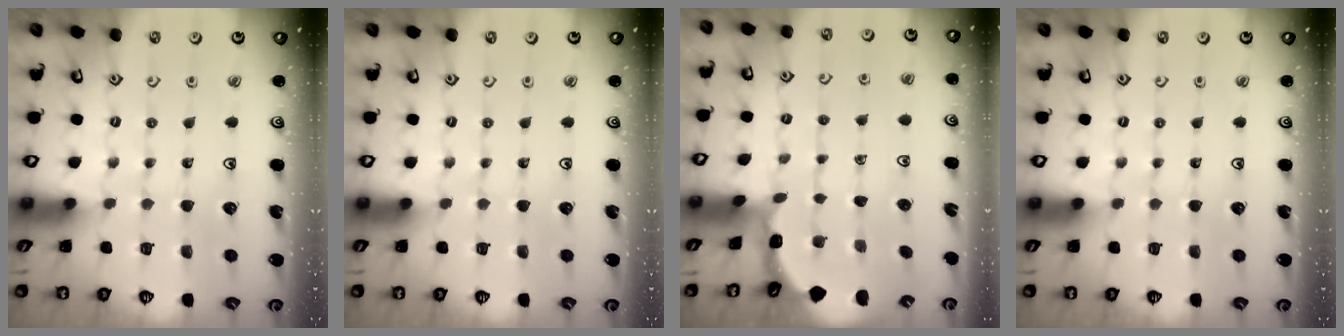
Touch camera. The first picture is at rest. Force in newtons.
{"total": 0.0}
{"total": 1.5, "press": 1.4, "slide": 0.3}
{"total": 0.0}